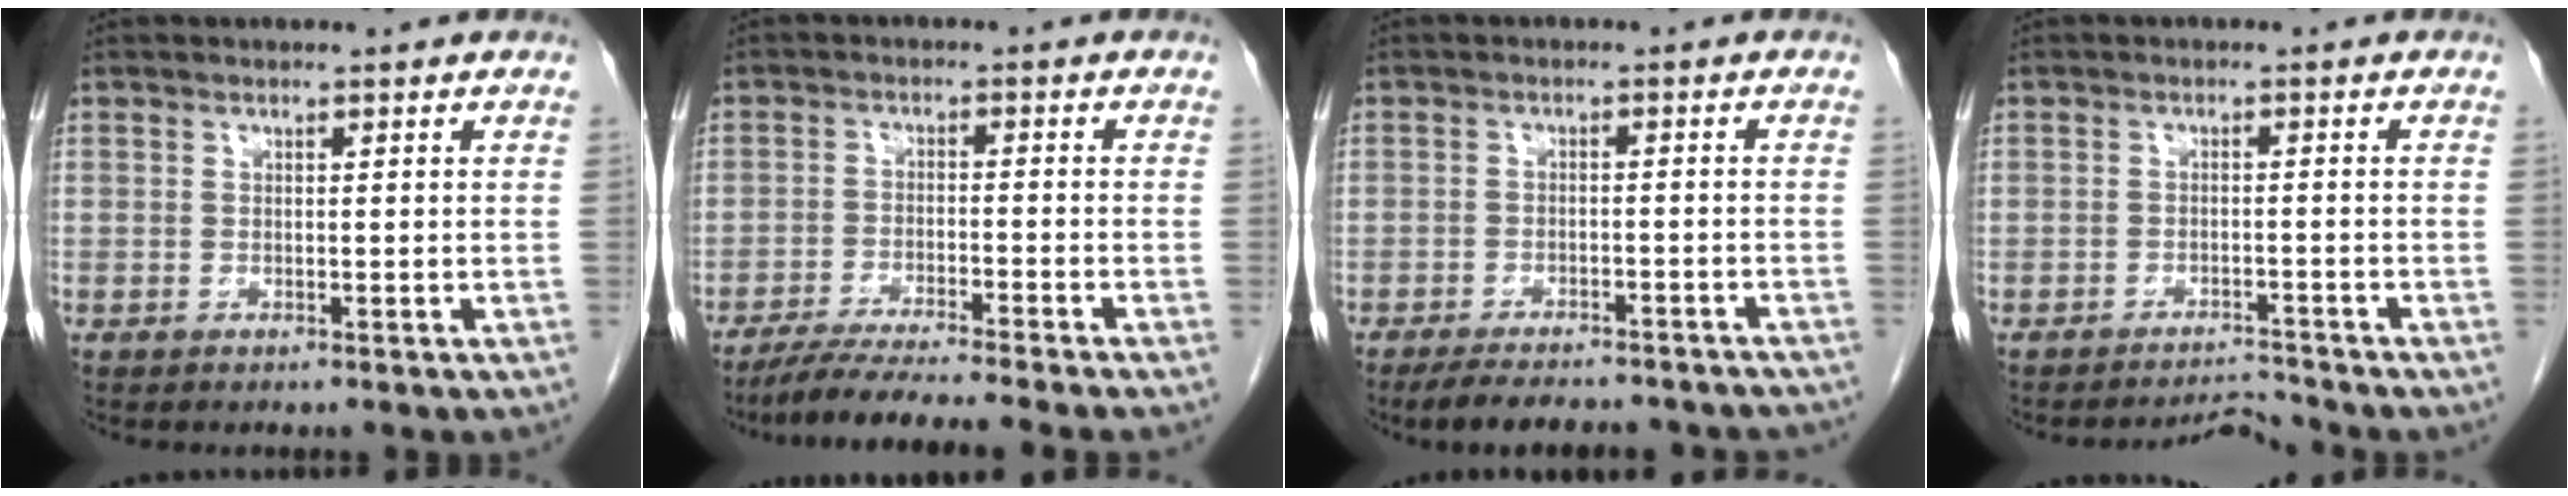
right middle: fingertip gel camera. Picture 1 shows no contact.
{"total": 10.1, "force": [-8.8, -1.5, 4.8], "torque": [-0.059, -0.025, -0.142]}
{"total": 13.9, "force": [-12.4, 3.7, 5.3], "torque": [-0.088, -0.002, -0.152]}
{"total": 2.7, "force": [-2.4, -0.6, -1.0], "torque": [0.022, -0.002, -0.034]}